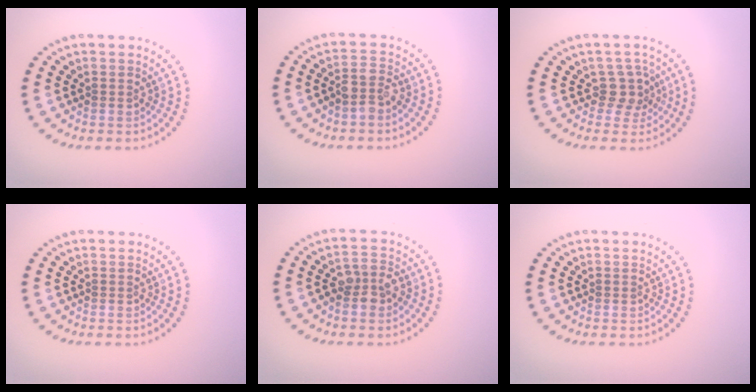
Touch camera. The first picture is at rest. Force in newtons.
{"total": 2.3, "press": 2.1, "slide": 1.0}
{"total": 2.4, "press": 1.9, "slide": 1.5}
{"total": 0.0}
{"total": 2.7, "press": 2.6, "slide": 0.8}
{"total": 0.0}